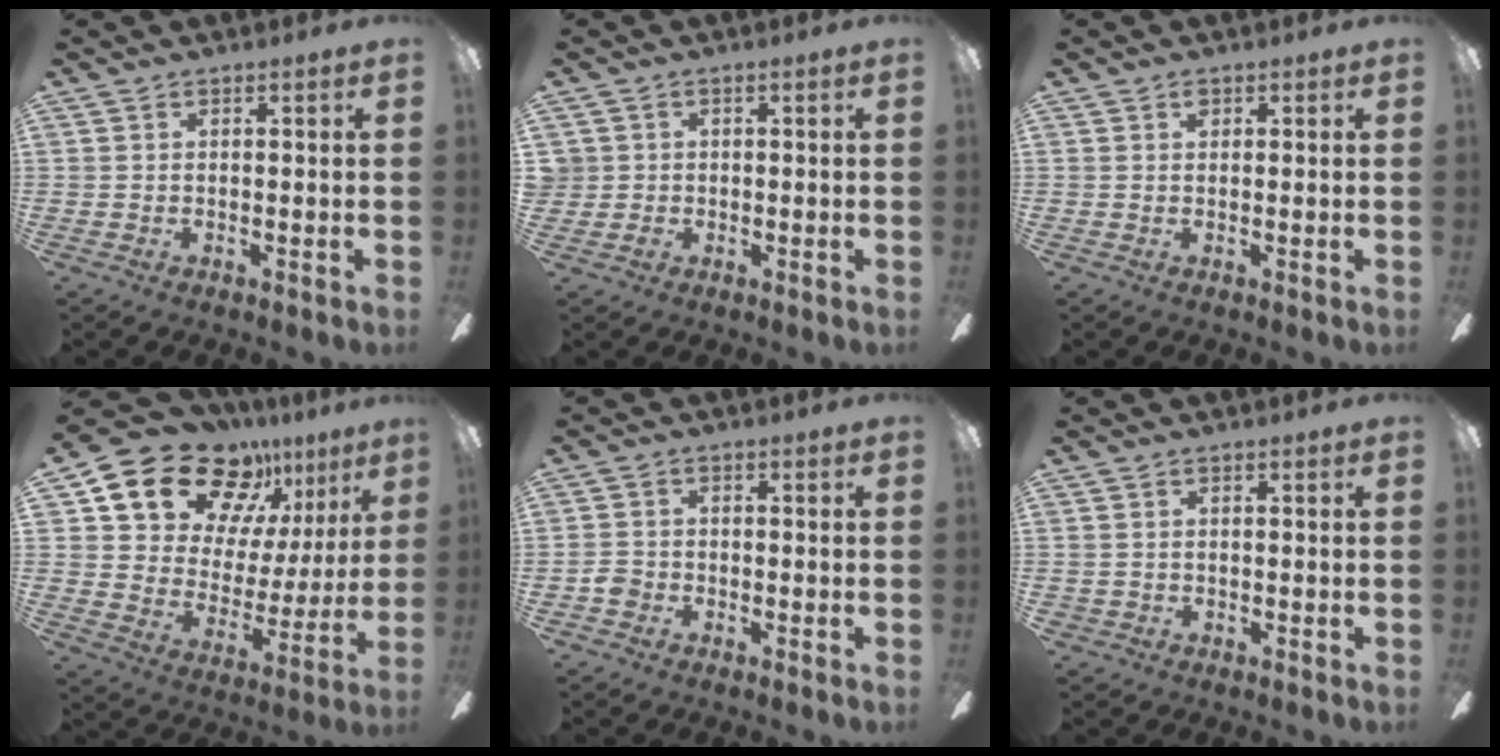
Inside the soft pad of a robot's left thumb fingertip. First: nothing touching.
{"total": 2.3, "force": [0.0, 2.3, 0.1], "torque": [-0.008, 0.005, -0.001]}
{"total": 1.0, "force": [0.7, 0.5, 0.4], "torque": [-0.001, -0.003, 0.012]}
{"total": 18.4, "force": [13.6, 10.4, 6.7], "torque": [-0.134, -0.094, 0.253]}
{"total": 2.7, "force": [-1.5, 2.1, 0.8], "torque": [-0.011, 0.008, -0.027]}
{"total": 1.0, "force": [0.2, 1.0, 0.0], "torque": [-0.002, 0.001, 0.002]}